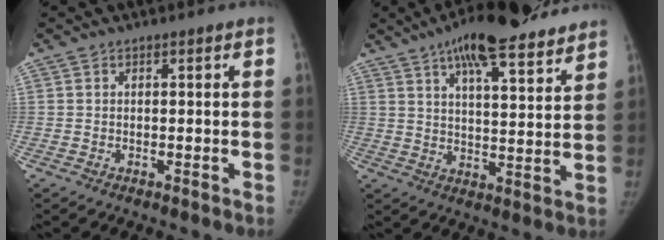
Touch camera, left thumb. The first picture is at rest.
{"total": 18.3, "force": [13.4, 4.9, 11.5], "torque": [-0.151, -0.038, 0.201]}